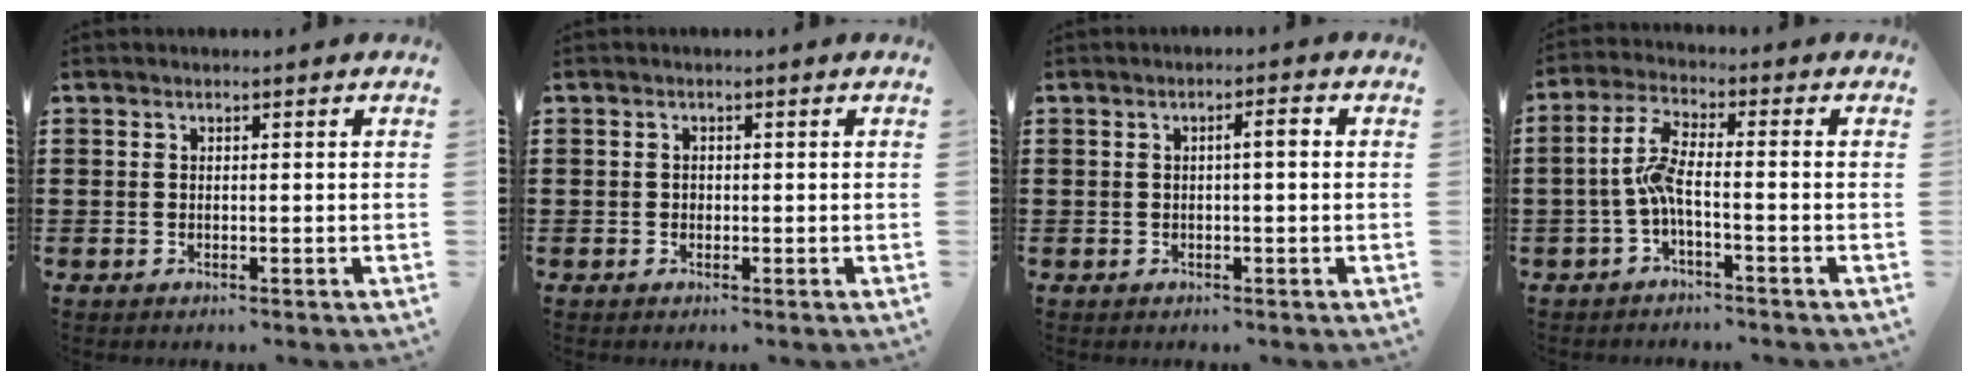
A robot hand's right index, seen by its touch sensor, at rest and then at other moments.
{"total": 0.6, "force": [-0.1, 0.6, 0.2], "torque": [-0.006, 0.003, -0.002]}
{"total": 2.0, "force": [0.1, 0.2, 1.9], "torque": [-0.035, 0.002, 0.000]}
{"total": 5.4, "force": [-1.8, 1.0, 5.0], "torque": [-0.113, -0.003, -0.040]}